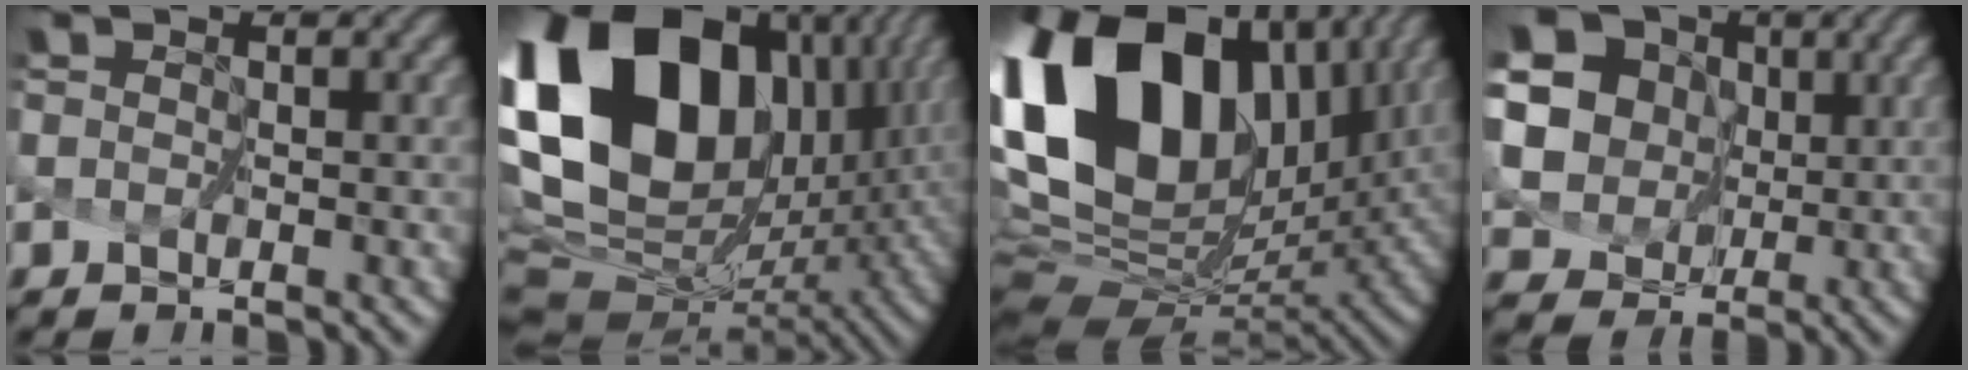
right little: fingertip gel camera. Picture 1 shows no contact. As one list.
[{"total": 19.7, "force": [6.1, 13.5, 12.9], "torque": [-0.274, -0.006, 0.142]}, {"total": 18.3, "force": [6.7, 11.8, 12.3], "torque": [-0.247, 0.024, 0.131]}, {"total": 16.1, "force": [6.3, 14.0, 5.0], "torque": [-0.155, 0.030, 0.096]}]